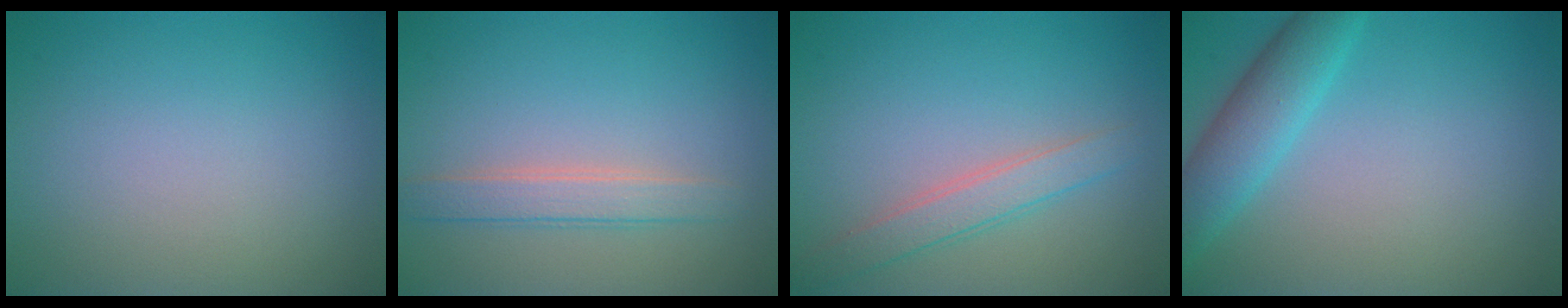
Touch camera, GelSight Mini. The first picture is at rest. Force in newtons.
{"total": 2.4, "press": 2.4, "slide": 0.1}
{"total": 2.5, "press": 2.5, "slide": 0.1}
{"total": 4.2, "press": 4.2, "slide": 0.1}